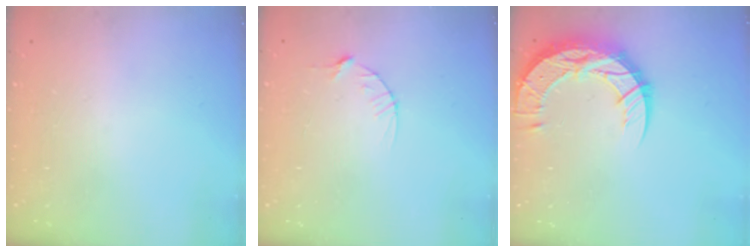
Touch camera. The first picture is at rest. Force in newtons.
{"total": 4.4, "press": 4.4, "slide": 0.6}
{"total": 15.7, "press": 15.6, "slide": 1.2}